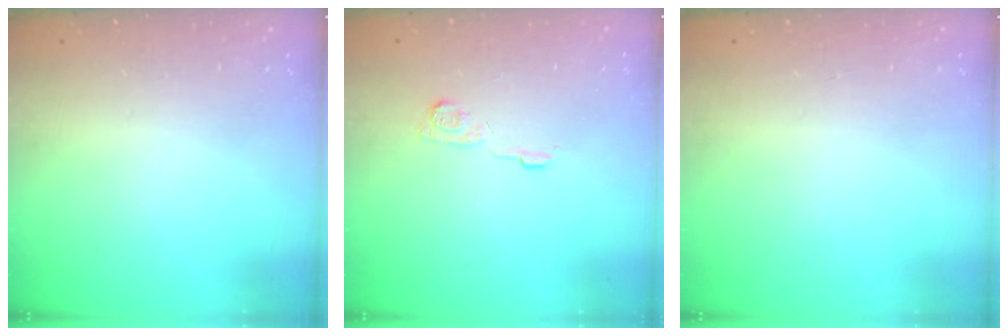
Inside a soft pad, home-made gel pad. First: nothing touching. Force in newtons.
{"total": 6.2, "press": 6.2, "slide": 0.7}
{"total": 0.0}